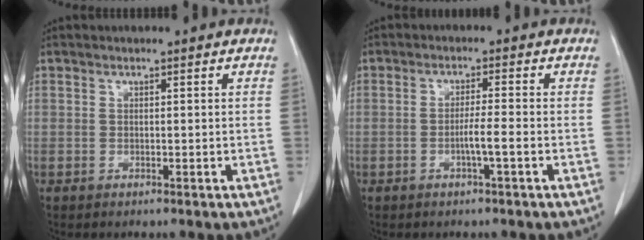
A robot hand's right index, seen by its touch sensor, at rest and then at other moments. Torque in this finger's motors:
{"motor_torque": [0.81, -0.41, 0.41, 0.11]}